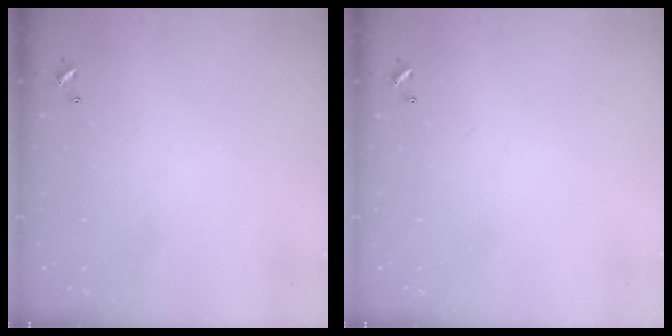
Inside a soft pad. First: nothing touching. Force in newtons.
{"total": 0.0}